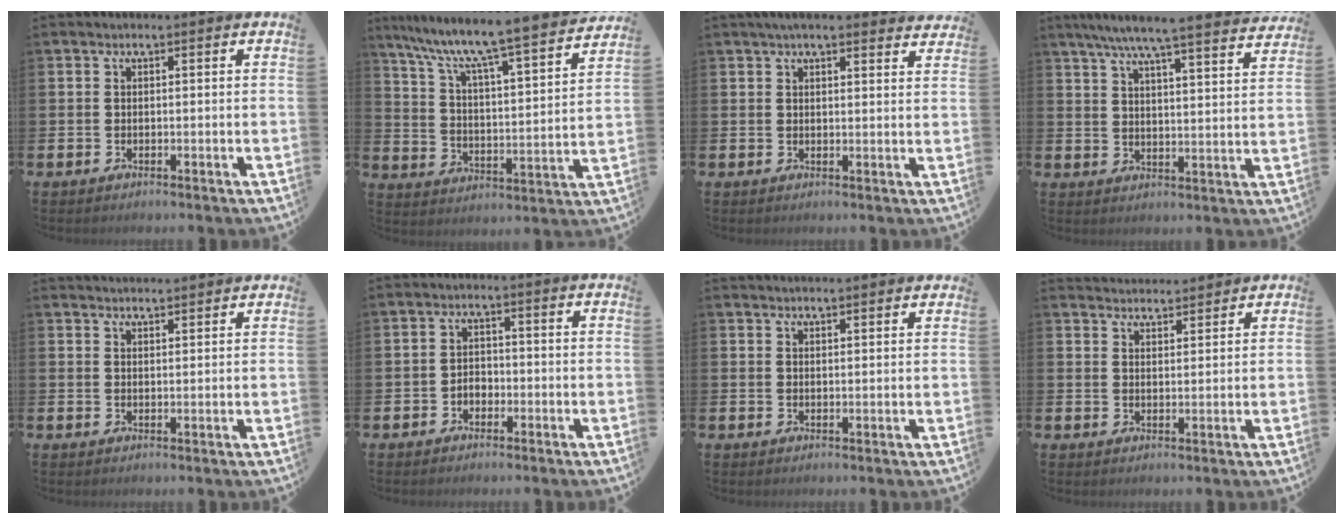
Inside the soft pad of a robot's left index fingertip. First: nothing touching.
{"total": 8.8, "force": [8.0, 0.2, 3.8], "torque": [-0.098, -0.071, 0.128]}
{"total": 3.7, "force": [3.4, 0.5, 1.3], "torque": [-0.025, -0.010, 0.061]}
{"total": 7.2, "force": [6.6, 0.0, 2.8], "torque": [-0.059, -0.044, 0.112]}
{"total": 2.3, "force": [2.3, 0.2, 0.0], "torque": [0.011, -0.015, 0.040]}
{"total": 2.1, "force": [-1.4, 1.4, 0.6], "torque": [-0.009, 0.005, -0.032]}
{"total": 2.2, "force": [2.2, -0.1, -0.1], "torque": [0.012, -0.015, 0.037]}
{"total": 3.3, "force": [3.3, 0.5, -0.3], "torque": [0.006, -0.018, 0.059]}